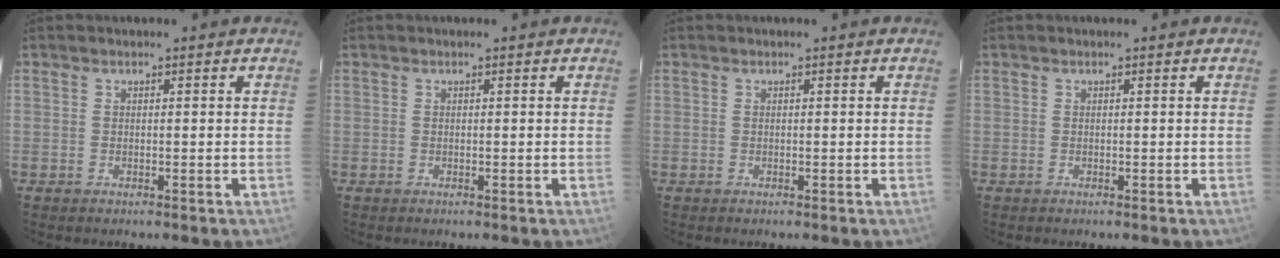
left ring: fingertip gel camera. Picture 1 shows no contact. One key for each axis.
{"total": 0.0}
{"total": 0.0}
{"total": 0.0}